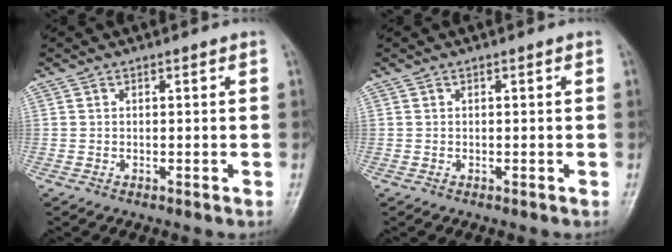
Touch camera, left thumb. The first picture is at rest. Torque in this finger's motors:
{"motor_torque": [0.00, 0.00, -0.04, -0.04, 0.00]}